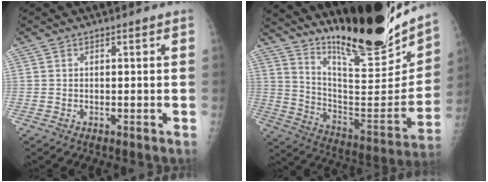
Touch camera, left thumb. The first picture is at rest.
{"total": 26.3, "force": [21.2, 4.6, 14.9], "torque": [-0.199, -0.125, 0.333]}